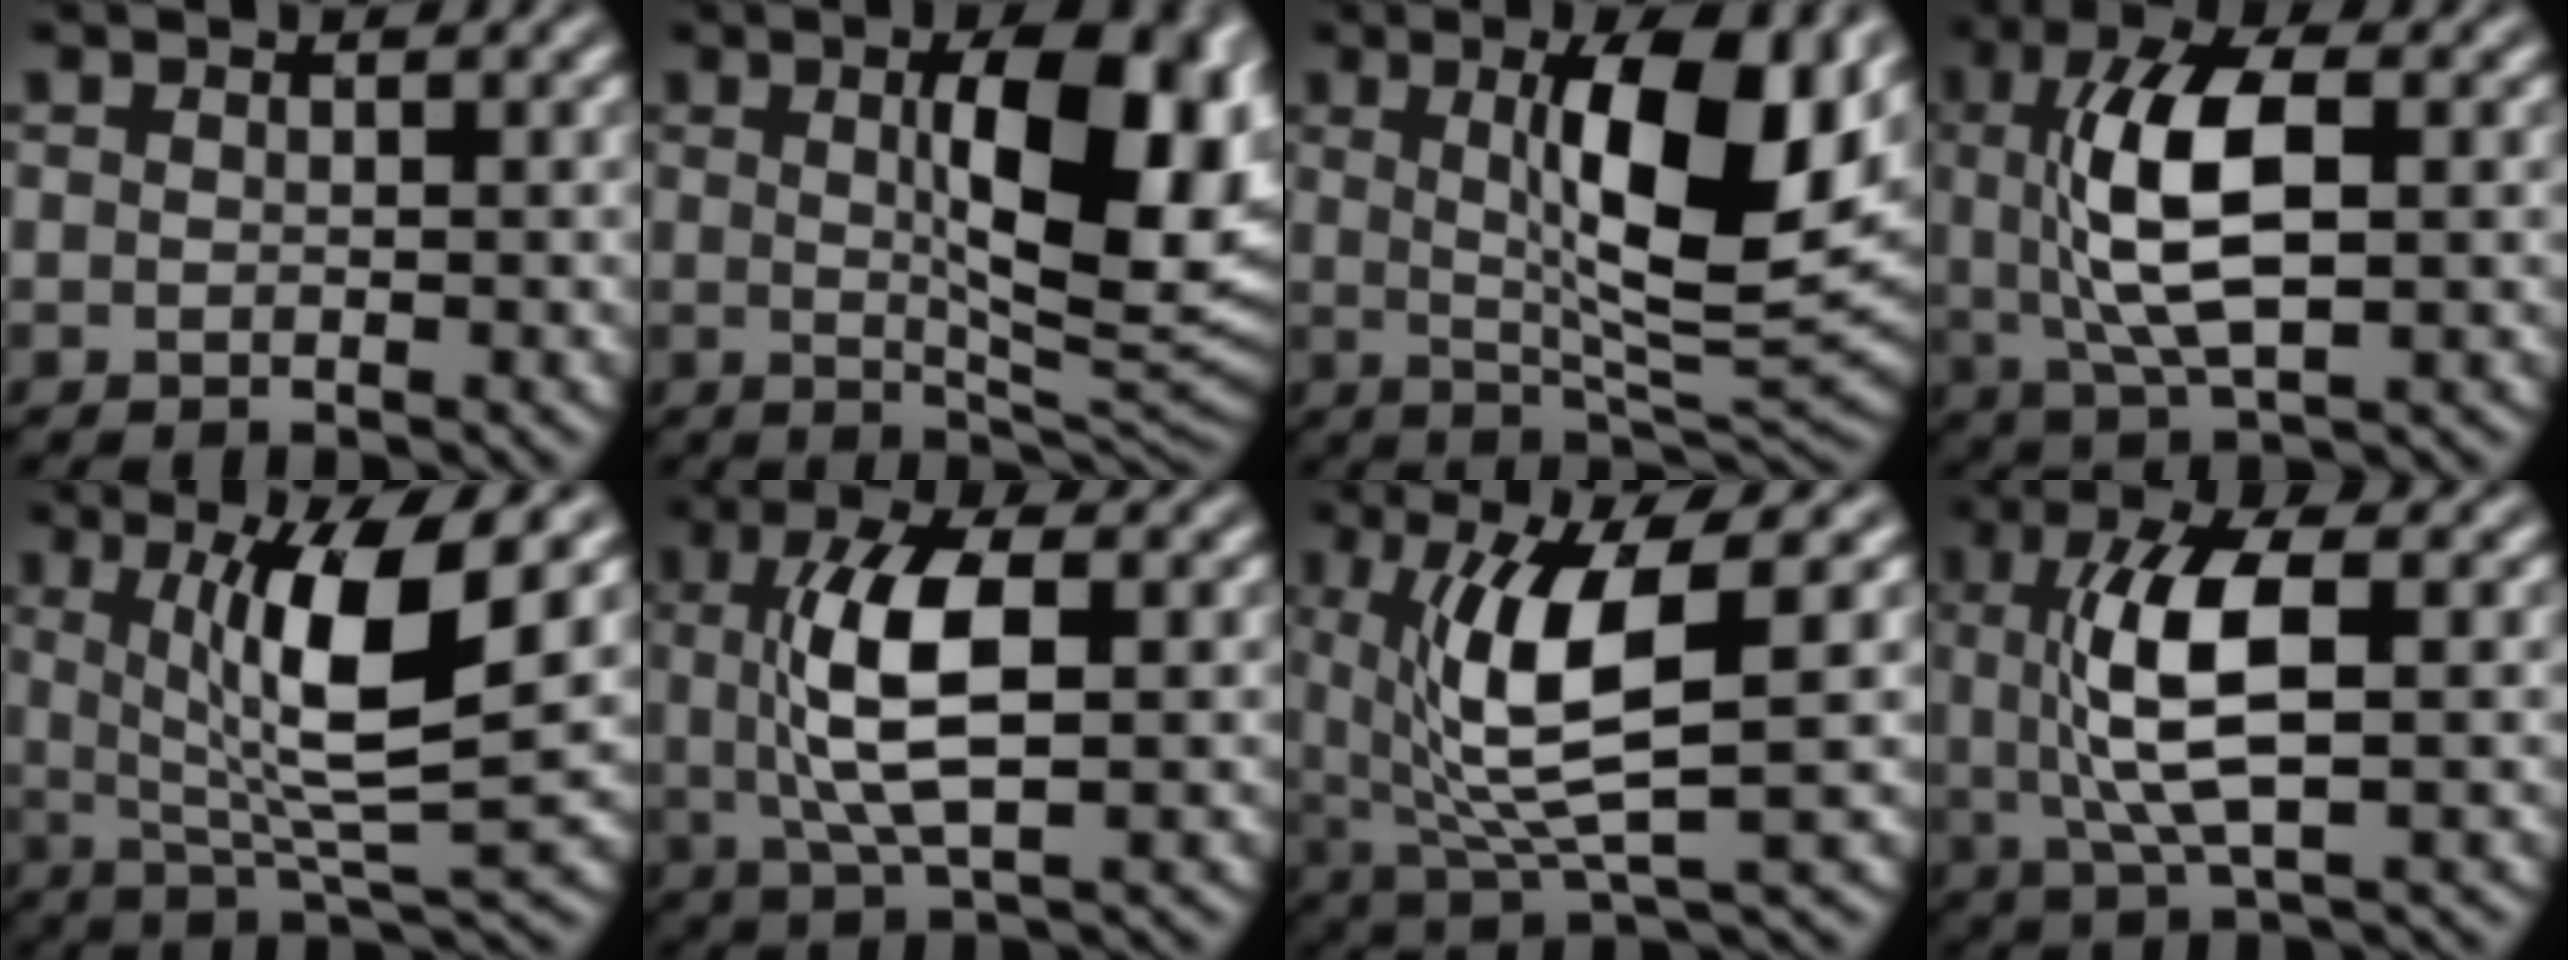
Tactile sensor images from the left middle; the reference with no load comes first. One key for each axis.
{"total": 11.8, "fx": 1.7, "fy": 3.7, "fz": 11.1, "tx": -0.149, "ty": 0.000, "tz": 0.034}
{"total": 10.8, "fx": 2.2, "fy": 2.9, "fz": 10.2, "tx": -0.162, "ty": -0.003, "tz": 0.045}
{"total": 7.7, "fx": 0.5, "fy": 2.9, "fz": 7.1, "tx": -0.146, "ty": 0.002, "tz": 0.014}
{"total": 8.9, "fx": 1.5, "fy": 1.9, "fz": 8.5, "tx": -0.150, "ty": -0.014, "tz": 0.038}
{"total": 6.9, "fx": 0.3, "fy": 2.4, "fz": 6.4, "tx": -0.137, "ty": 0.001, "tz": 0.010}
{"total": 8.4, "fx": 1.1, "fy": 2.2, "fz": 8.0, "tx": -0.159, "ty": -0.009, "tz": 0.031}
{"total": 7.1, "fx": 0.3, "fy": 2.2, "fz": 6.7, "tx": -0.140, "ty": -0.001, "tz": 0.013}